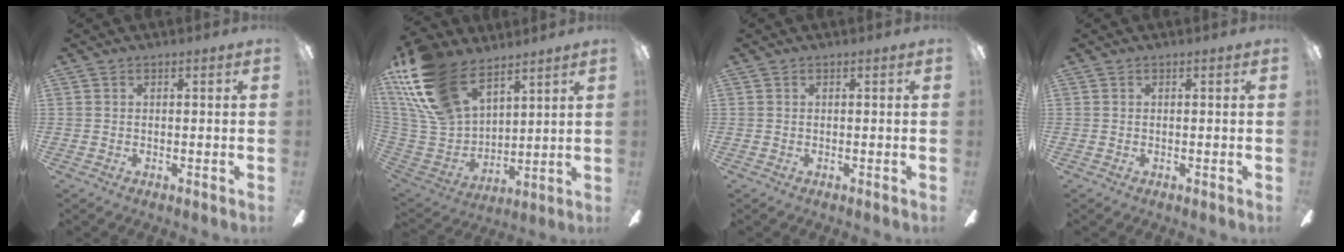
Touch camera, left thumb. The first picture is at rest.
{"total": 22.3, "force": [14.2, 12.3, 12.2], "torque": [-0.282, -0.065, 0.266]}
{"total": 0.0}
{"total": 0.0}